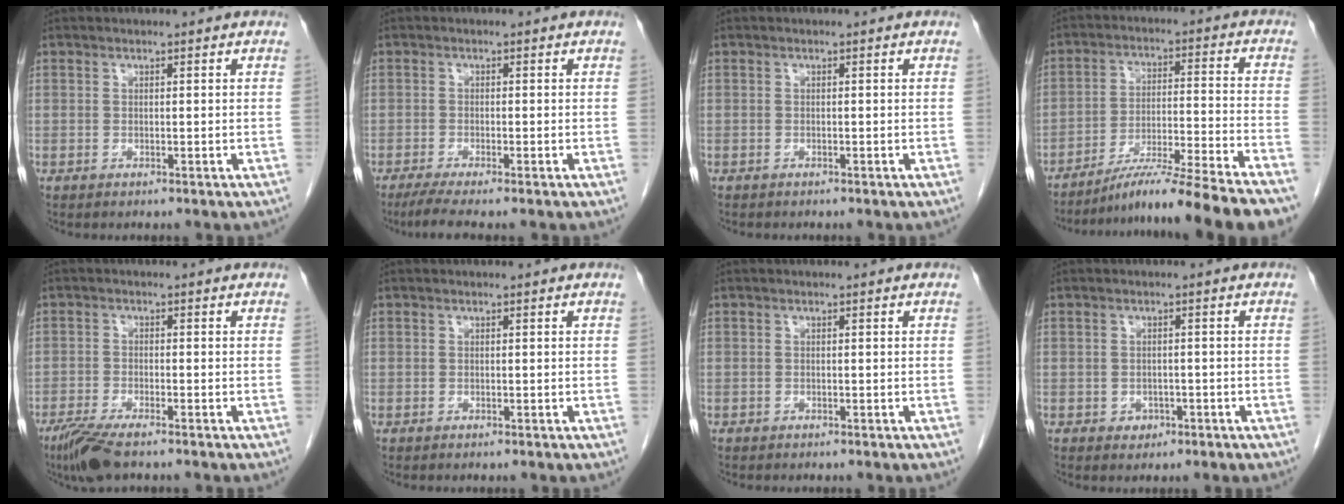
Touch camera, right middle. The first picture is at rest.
{"total": 4.2, "force": [-3.2, -0.1, 2.7], "torque": [-0.047, -0.012, -0.056]}
{"total": 0.6, "force": [-0.5, 0.2, 0.2], "torque": [-0.006, 0.001, -0.009]}
{"total": 16.6, "force": [-14.2, -2.2, 8.4], "torque": [-0.115, -0.013, -0.228]}
{"total": 5.8, "force": [-4.2, 0.8, 3.8], "torque": [-0.077, -0.015, -0.075]}
{"total": 0.0}
{"total": 0.0}
{"total": 1.8, "force": [-0.9, 1.5, 0.6], "torque": [-0.005, 0.006, -0.005]}